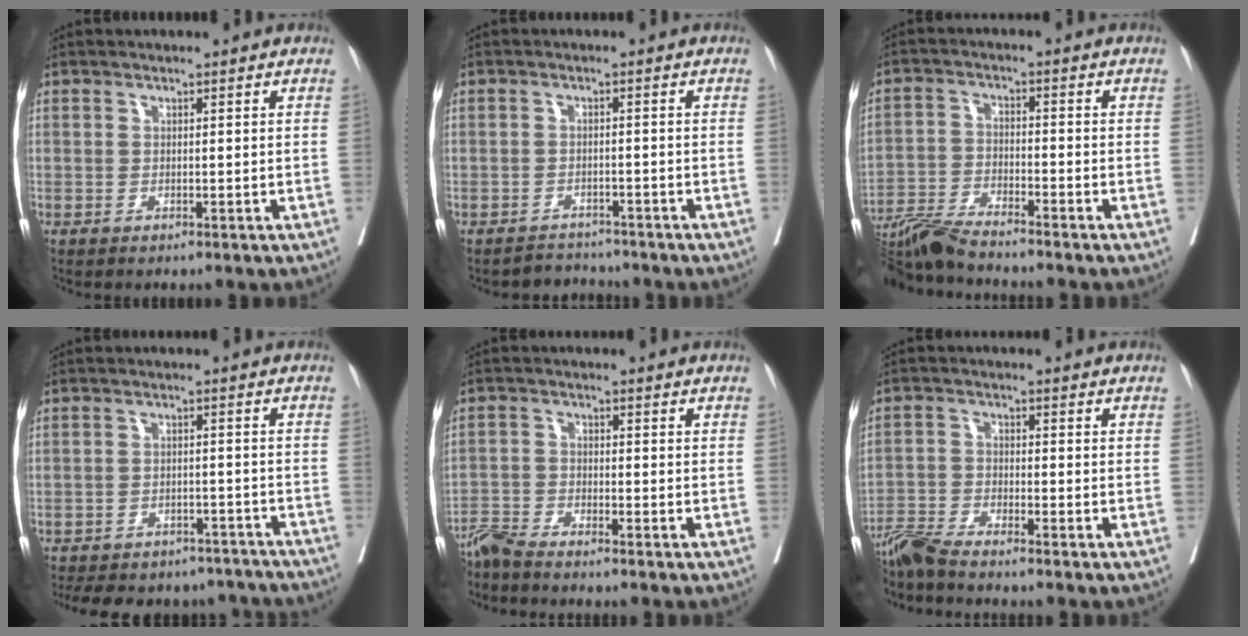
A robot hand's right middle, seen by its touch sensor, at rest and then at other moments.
{"total": 2.8, "force": [-2.5, 0.6, -1.1], "torque": [0.019, -0.003, -0.039]}
{"total": 8.6, "force": [-7.9, -0.1, 3.4], "torque": [-0.059, -0.023, -0.148]}
{"total": 19.6, "force": [-17.2, 7.3, 5.9], "torque": [-0.146, 0.001, -0.213]}
{"total": 4.2, "force": [-4.1, -0.6, 1.0], "torque": [-0.017, -0.018, -0.082]}
{"total": 6.1, "force": [-5.6, -0.8, 2.2], "torque": [-0.039, -0.021, -0.112]}